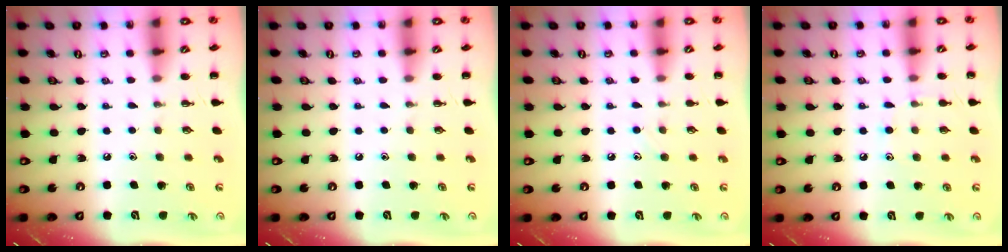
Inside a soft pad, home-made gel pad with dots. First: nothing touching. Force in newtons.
{"total": 0.0}
{"total": 4.0, "press": 3.7, "slide": 1.6}
{"total": 7.1, "press": 6.8, "slide": 2.0}